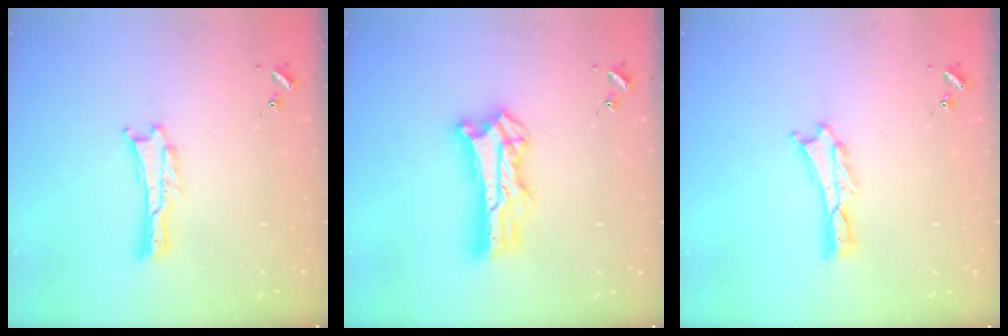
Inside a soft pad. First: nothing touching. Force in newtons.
{"total": 11.0, "press": 10.9, "slide": 0.8}
{"total": 0.0}